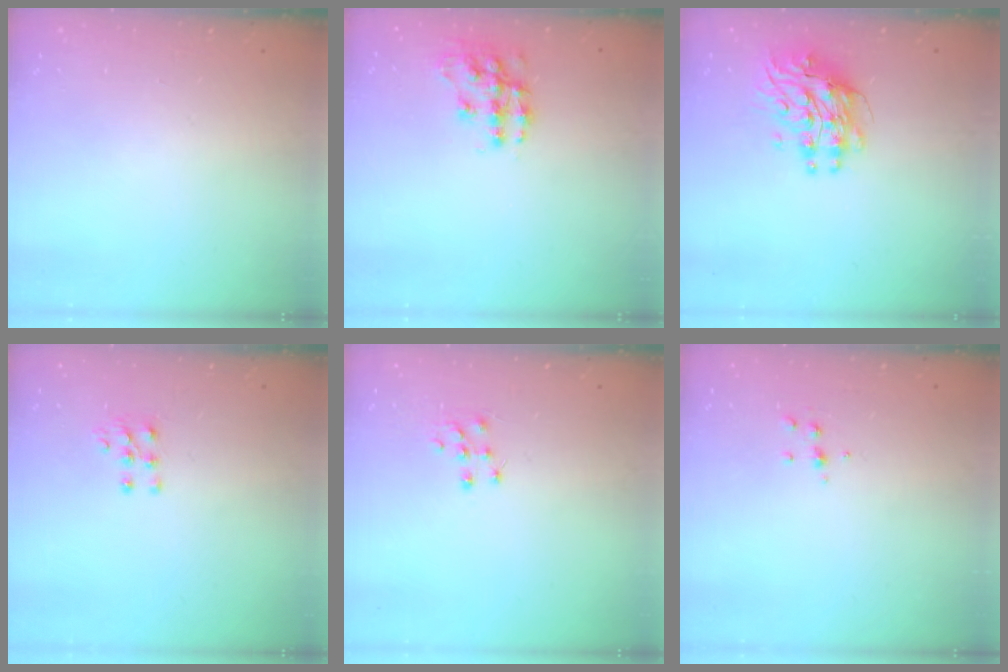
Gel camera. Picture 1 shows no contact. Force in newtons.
{"total": 12.2, "press": 12.1, "slide": 0.6}
{"total": 9.8, "press": 9.7, "slide": 0.8}
{"total": 5.5, "press": 5.4, "slide": 1.1}
{"total": 7.2, "press": 7.1, "slide": 0.7}
{"total": 5.3, "press": 5.3, "slide": 0.5}